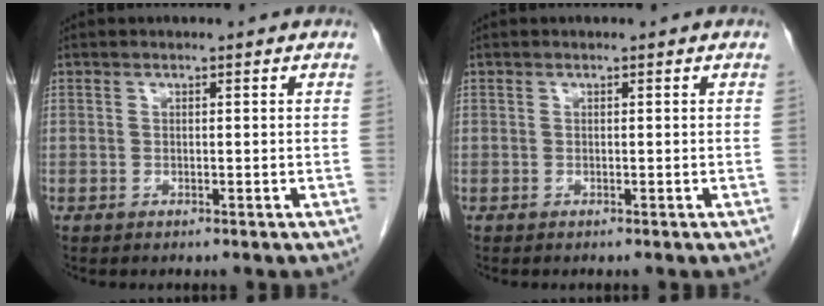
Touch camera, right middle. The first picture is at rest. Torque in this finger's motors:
{"motor_torque": [0.89, -0.64, 0.04, 0.01]}